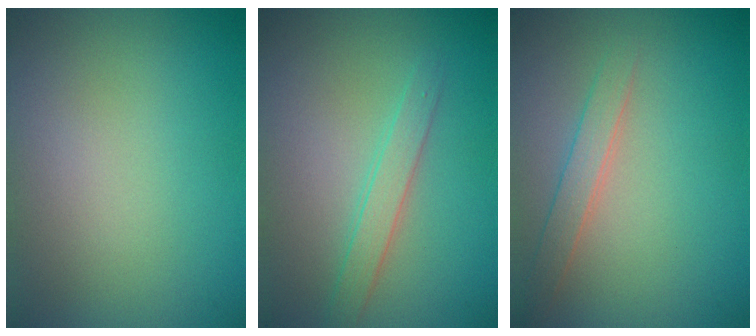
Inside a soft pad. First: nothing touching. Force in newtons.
{"total": 2.0, "press": 2.0, "slide": 0.2}
{"total": 2.0, "press": 2.0, "slide": 0.0}